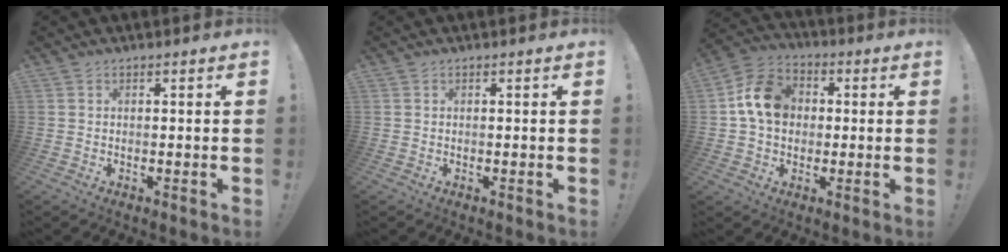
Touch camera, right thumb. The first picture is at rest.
{"total": 0.0}
{"total": 13.3, "force": [2.2, 10.7, 7.7], "torque": [-0.120, 0.011, 0.048]}